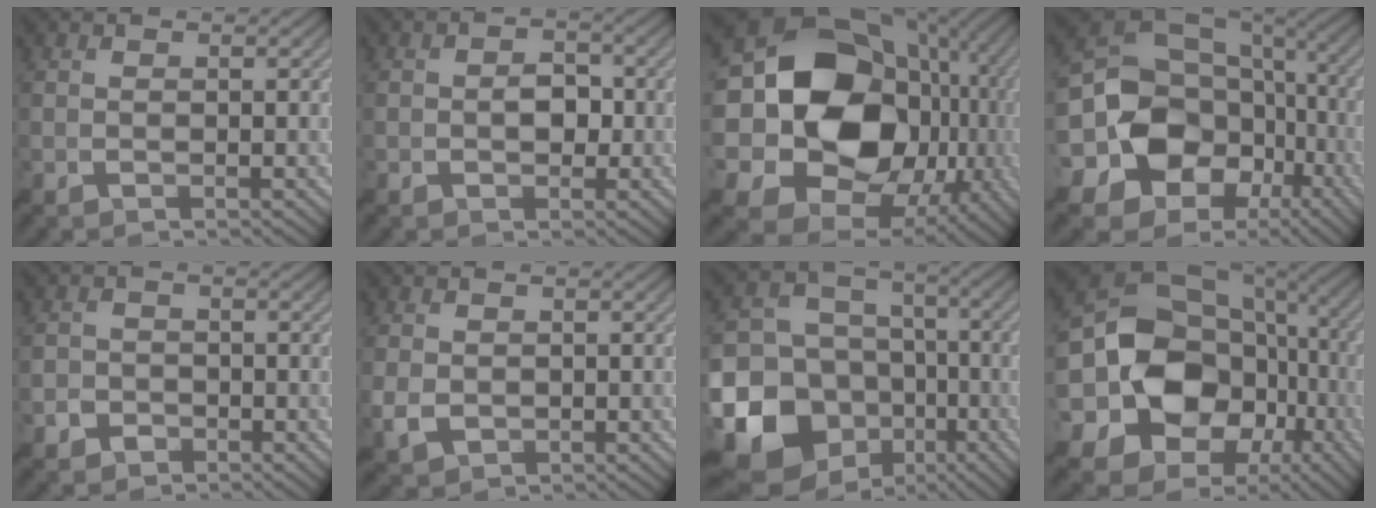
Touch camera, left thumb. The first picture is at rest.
{"total": 2.7, "force": [-0.4, 1.9, 1.9], "torque": [-0.034, -0.001, -0.011]}
{"total": 23.7, "force": [1.5, 19.5, 13.3], "torque": [-0.293, -0.025, 0.029]}
{"total": 19.9, "force": [-4.0, 16.2, 10.7], "torque": [-0.255, -0.053, -0.046]}
{"total": 2.3, "force": [-1.4, 1.8, 0.5], "torque": [-0.003, 0.001, -0.032]}
{"total": 3.0, "force": [-0.5, 2.3, 1.8], "torque": [-0.046, -0.007, -0.009]}
{"total": 23.3, "force": [-9.0, 20.0, 7.9], "torque": [-0.224, -0.052, -0.155]}
{"total": 19.9, "force": [-1.7, 15.9, 11.8], "torque": [-0.276, -0.047, 0.005]}